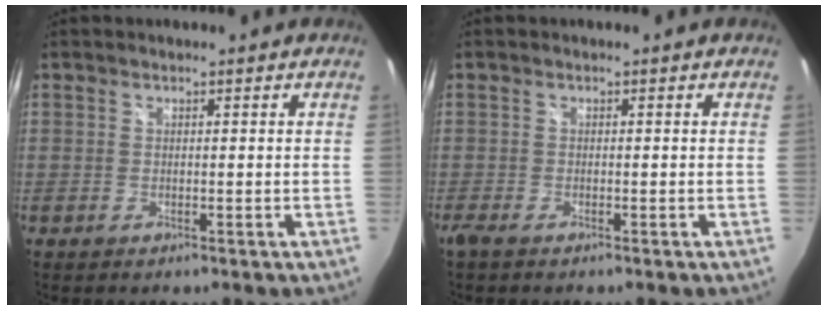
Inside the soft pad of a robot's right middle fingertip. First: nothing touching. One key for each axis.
{"total": 1.5, "fx": -1.1, "fy": 0.1, "fz": 0.9, "tx": -0.021, "ty": -0.005, "tz": -0.023}